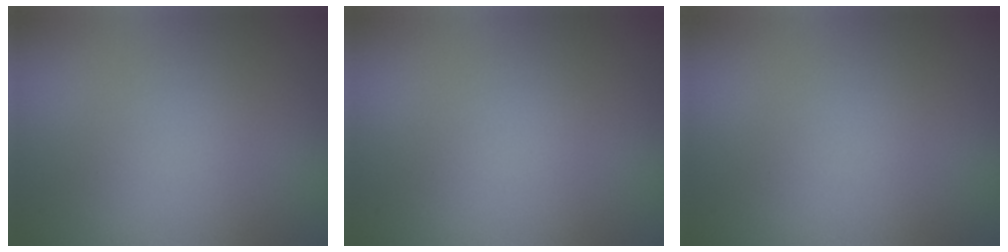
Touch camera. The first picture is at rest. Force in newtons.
{"total": 0.0}
{"total": 0.0}